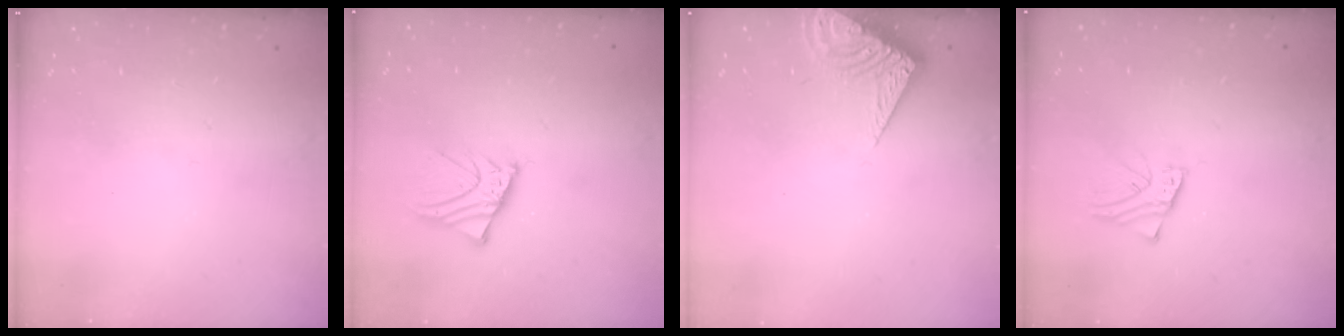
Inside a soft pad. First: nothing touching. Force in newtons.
{"total": 6.0, "press": 6.0, "slide": 0.8}
{"total": 7.9, "press": 7.9, "slide": 0.7}
{"total": 2.5, "press": 2.5, "slide": 0.2}